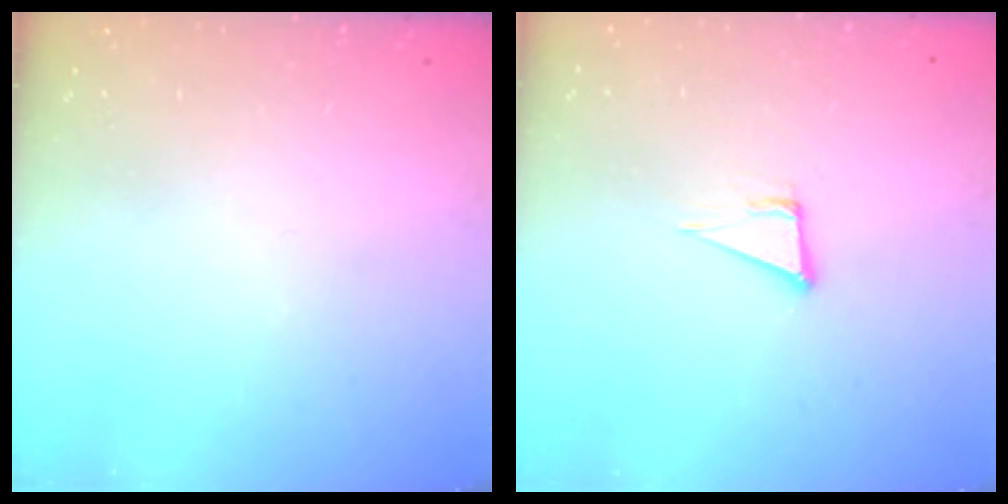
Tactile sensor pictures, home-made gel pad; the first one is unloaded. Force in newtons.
{"total": 5.4, "press": 4.4, "slide": 3.1}